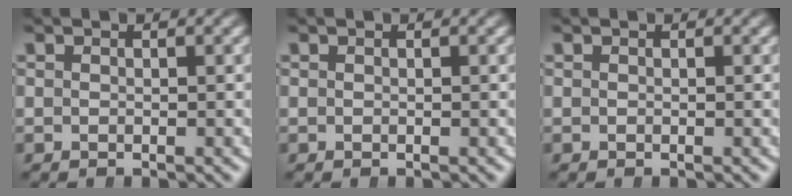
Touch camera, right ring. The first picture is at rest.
{"total": 0.0}
{"total": 0.0}